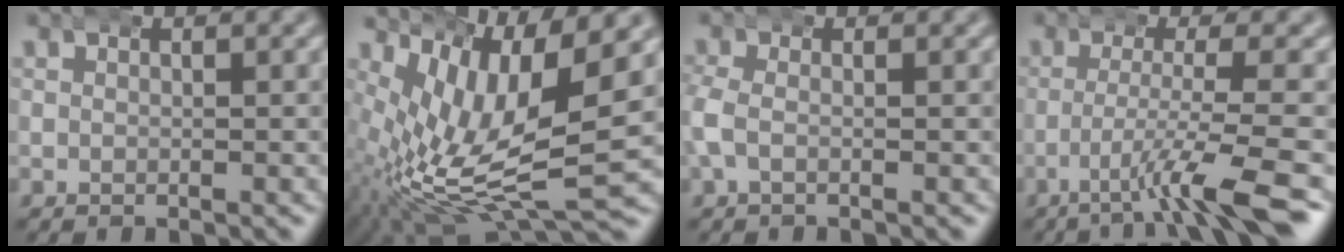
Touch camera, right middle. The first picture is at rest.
{"total": 12.2, "force": [0.2, 6.6, 10.3], "torque": [-0.176, -0.023, 0.013]}
{"total": 1.9, "force": [-0.6, 1.2, 1.3], "torque": [-0.041, -0.003, -0.008]}
{"total": 5.0, "force": [-1.7, 0.2, 4.7], "torque": [-0.083, -0.007, -0.025]}